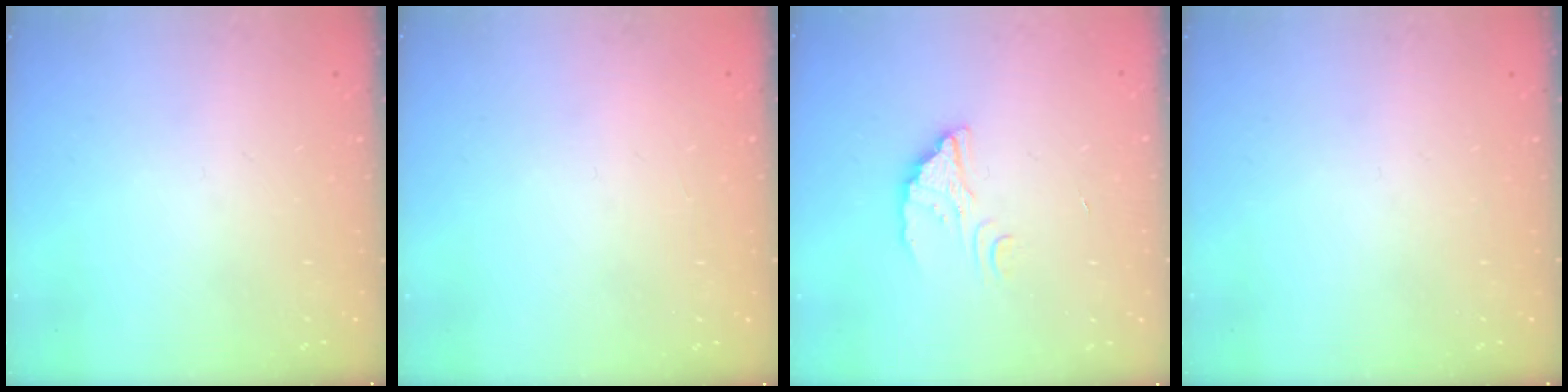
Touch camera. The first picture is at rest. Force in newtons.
{"total": 2.1, "press": 2.1, "slide": 0.1}
{"total": 2.9, "press": 2.9, "slide": 0.1}
{"total": 0.0}